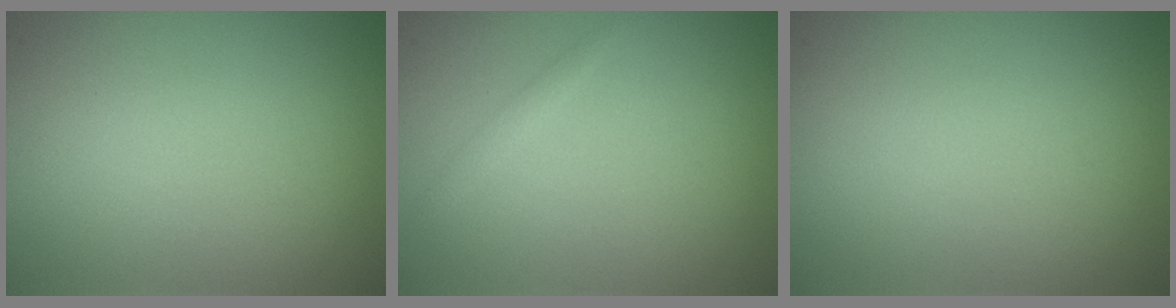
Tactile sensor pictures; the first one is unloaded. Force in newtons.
{"total": 0.7, "press": 0.7, "slide": 0.0}
{"total": 0.0}